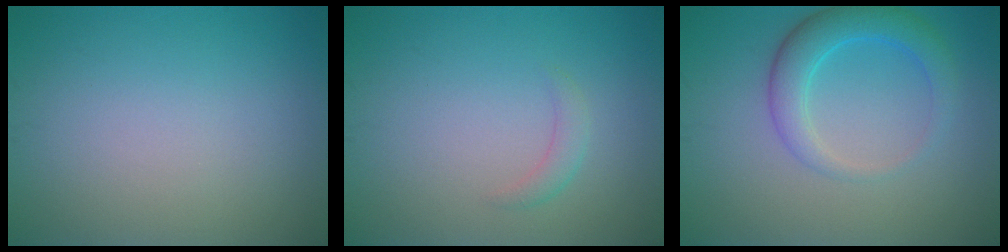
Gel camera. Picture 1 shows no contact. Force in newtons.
{"total": 1.2, "press": 1.2, "slide": 0.1}
{"total": 3.8, "press": 3.8, "slide": 0.1}